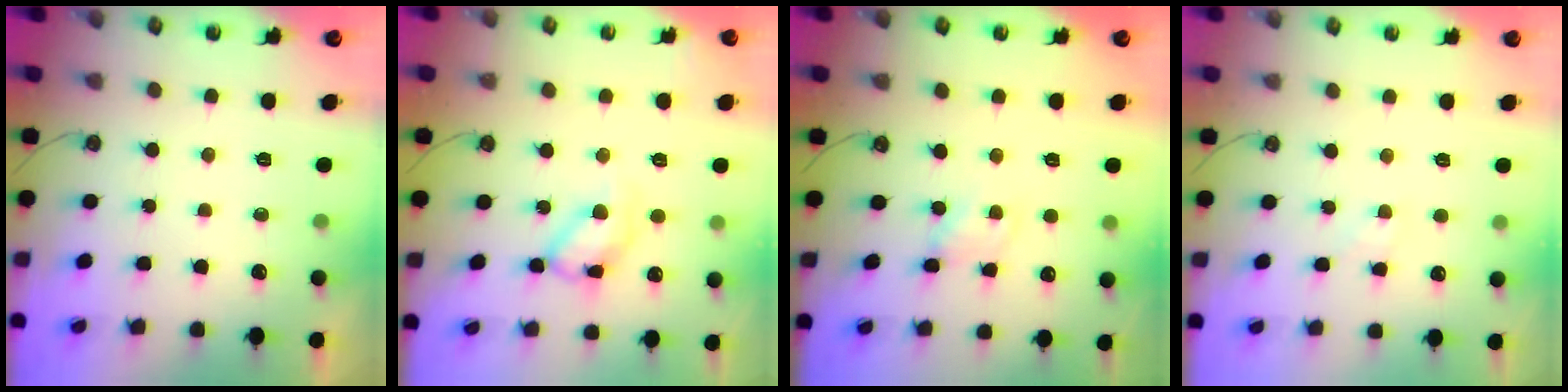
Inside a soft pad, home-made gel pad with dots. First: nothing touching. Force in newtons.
{"total": 12.2, "press": 12.1, "slide": 1.6}
{"total": 1.6, "press": 1.6, "slide": 0.2}
{"total": 2.4, "press": 2.4, "slide": 0.2}